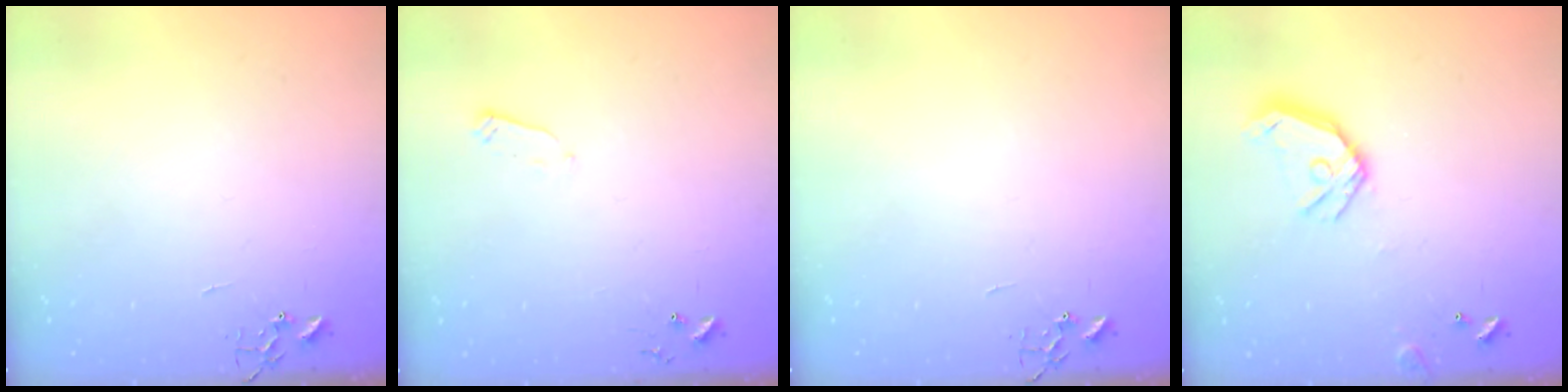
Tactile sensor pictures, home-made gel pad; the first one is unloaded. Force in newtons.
{"total": 2.4, "press": 2.4, "slide": 0.4}
{"total": 0.0}
{"total": 13.0, "press": 12.9, "slide": 1.9}